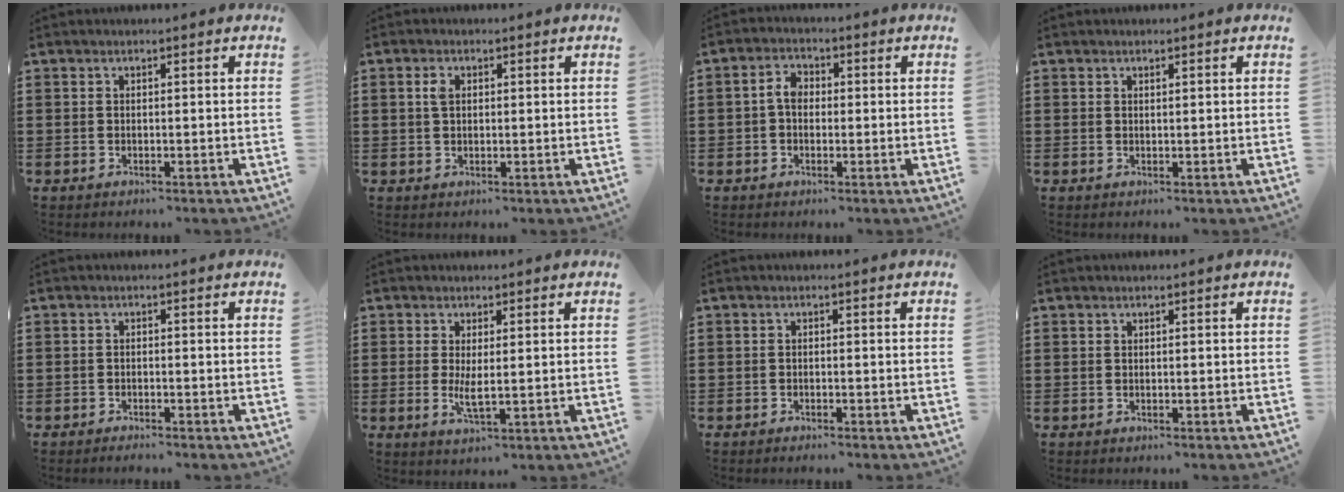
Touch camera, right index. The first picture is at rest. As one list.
[{"total": 2.0, "force": [0.6, 1.1, 1.5], "torque": [-0.034, 0.007, 0.010]}, {"total": 3.5, "force": [-0.1, 2.4, 2.5], "torque": [-0.060, 0.008, -0.007]}, {"total": 0.7, "force": [0.6, 0.3, 0.2], "torque": [-0.006, 0.002, 0.011]}, {"total": 1.0, "force": [-1.0, 0.1, 0.0], "torque": [-0.001, 0.002, -0.020]}, {"total": 3.3, "force": [0.4, 0.5, 3.3], "torque": [-0.062, -0.007, 0.009]}, {"total": 0.7, "force": [-0.7, 0.1, 0.0], "torque": [-0.002, -0.001, -0.014]}, {"total": 0.0}]